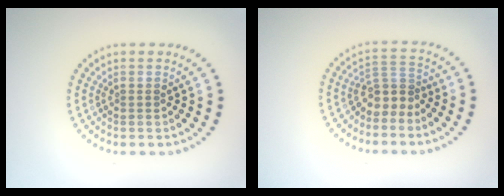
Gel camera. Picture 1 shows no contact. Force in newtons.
{"total": 2.5, "press": 1.7, "slide": 1.9}